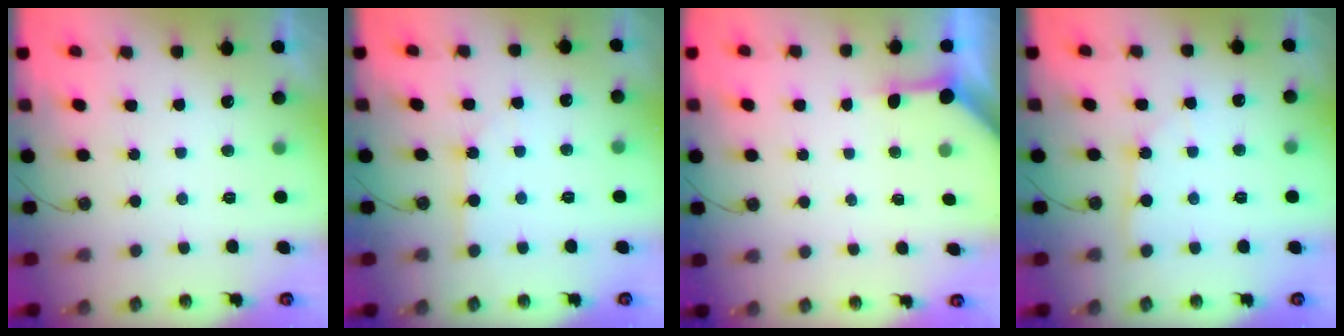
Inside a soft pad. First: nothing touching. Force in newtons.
{"total": 2.5, "press": 2.5, "slide": 0.3}
{"total": 3.2, "press": 3.2, "slide": 0.5}
{"total": 3.3, "press": 3.3, "slide": 0.3}